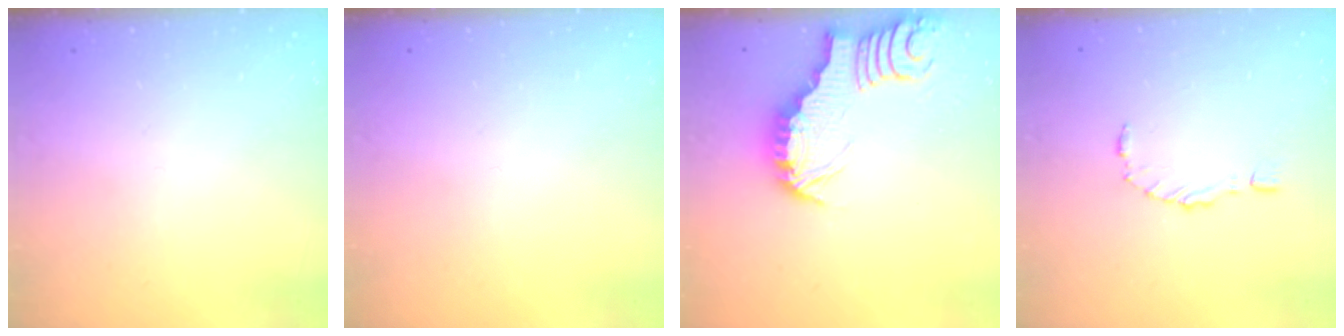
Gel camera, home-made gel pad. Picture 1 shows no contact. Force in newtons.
{"total": 0.0}
{"total": 3.0, "press": 3.0, "slide": 0.3}
{"total": 1.9, "press": 1.9, "slide": 0.3}